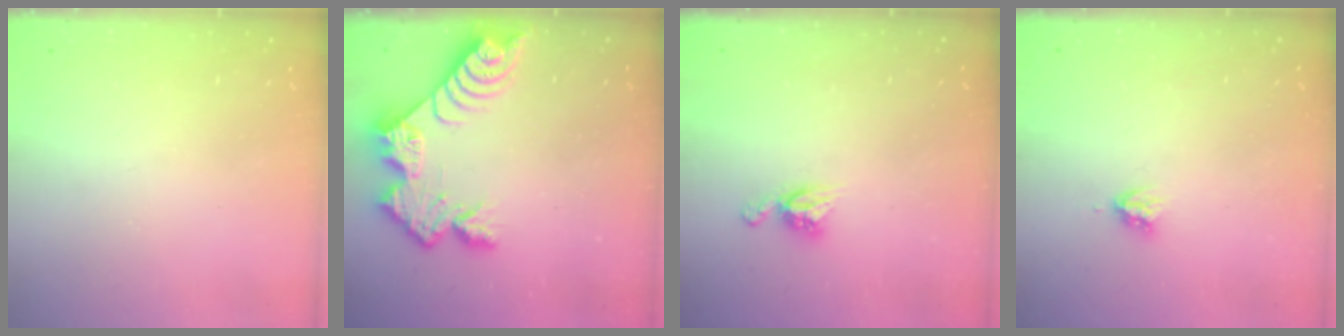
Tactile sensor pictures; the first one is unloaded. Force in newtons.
{"total": 11.3, "press": 11.3, "slide": 0.4}
{"total": 5.9, "press": 5.9, "slide": 0.3}
{"total": 3.5, "press": 3.5, "slide": 0.1}